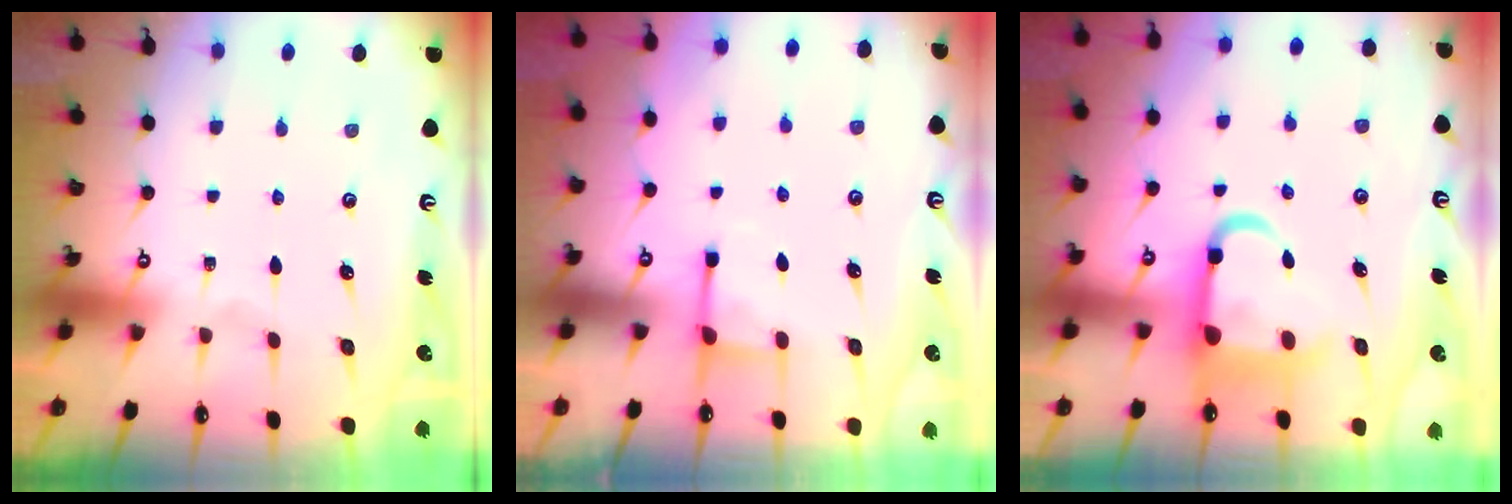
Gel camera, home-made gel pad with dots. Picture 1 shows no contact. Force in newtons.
{"total": 3.7, "press": 3.6, "slide": 0.8}
{"total": 9.9, "press": 9.7, "slide": 1.7}